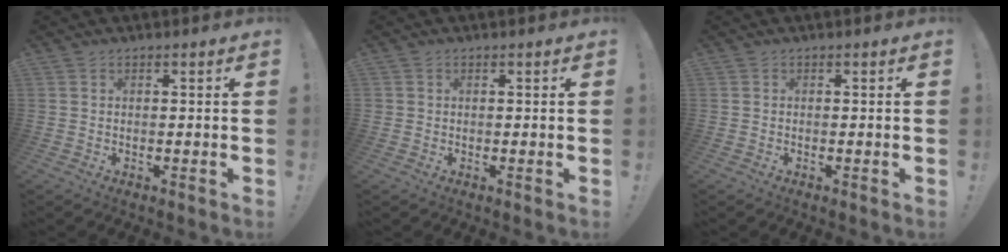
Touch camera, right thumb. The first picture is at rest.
{"total": 0.7, "force": [0.2, 0.6, -0.2], "torque": [0.004, 0.002, 0.005]}
{"total": 0.0}